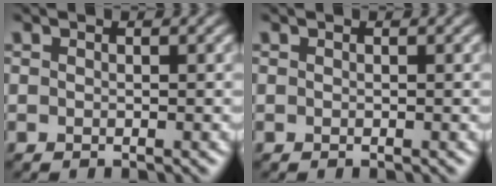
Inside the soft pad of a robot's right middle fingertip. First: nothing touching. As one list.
[{"total": 0.0}]